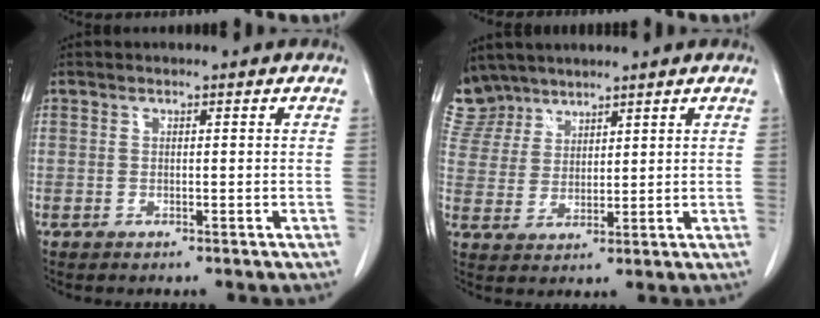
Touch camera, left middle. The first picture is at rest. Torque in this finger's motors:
{"motor_torque": [1.05, -1.05, 0.03, -0.08]}